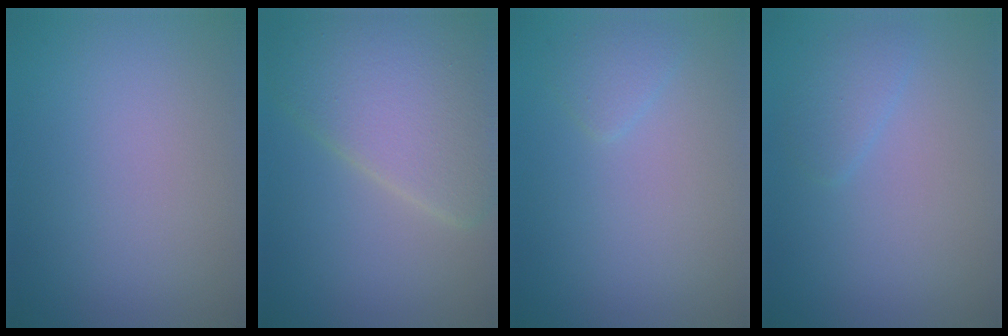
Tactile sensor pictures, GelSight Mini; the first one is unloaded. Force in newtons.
{"total": 7.6, "press": 7.6, "slide": 0.4}
{"total": 1.2, "press": 1.2, "slide": 0.1}
{"total": 1.4, "press": 1.4, "slide": 0.1}